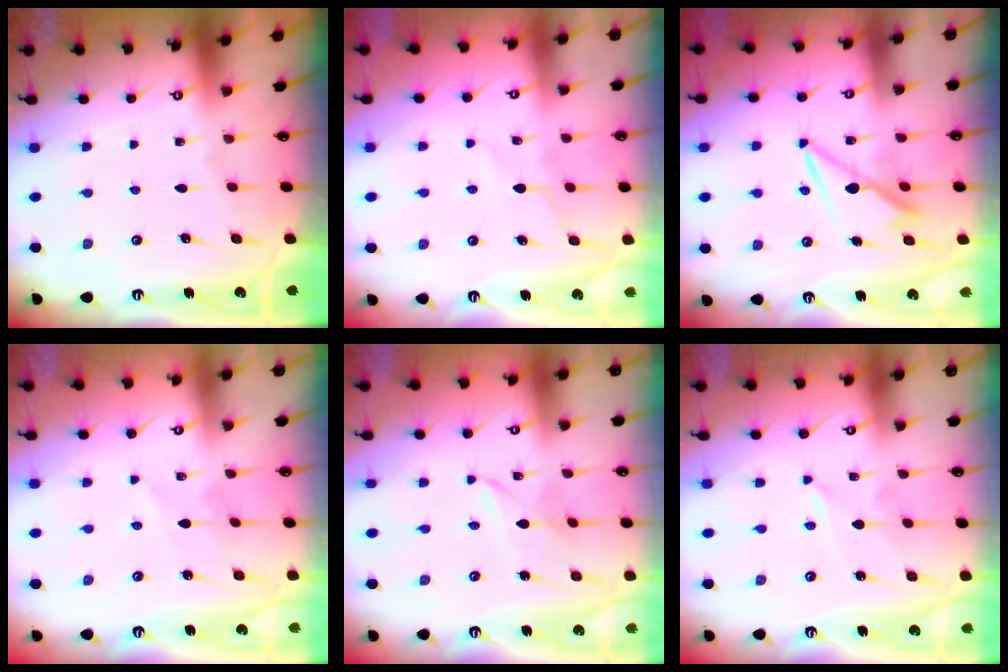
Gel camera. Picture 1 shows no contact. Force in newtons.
{"total": 6.7, "press": 6.6, "slide": 1.0}
{"total": 7.5, "press": 7.4, "slide": 1.0}
{"total": 3.6, "press": 3.6, "slide": 0.4}
{"total": 2.5, "press": 2.5, "slide": 0.3}
{"total": 1.4, "press": 1.3, "slide": 0.3}